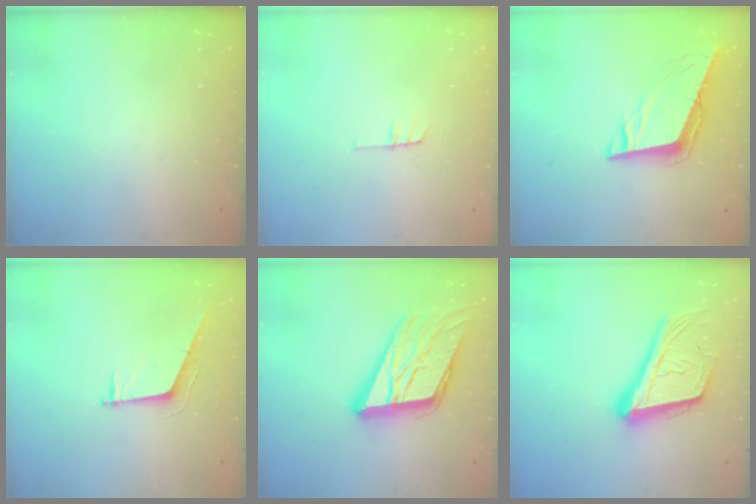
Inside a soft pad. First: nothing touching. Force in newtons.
{"total": 4.8, "press": 4.8, "slide": 0.4}
{"total": 9.0, "press": 8.7, "slide": 2.5}
{"total": 6.5, "press": 6.5, "slide": 0.2}
{"total": 18.6, "press": 18.4, "slide": 2.2}
{"total": 23.2, "press": 22.7, "slide": 5.0}